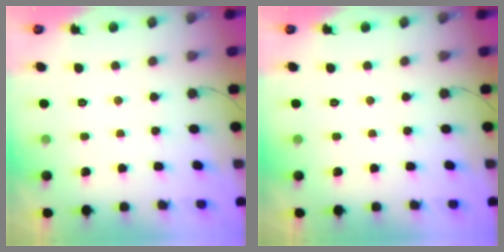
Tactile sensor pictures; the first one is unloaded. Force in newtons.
{"total": 0.0}